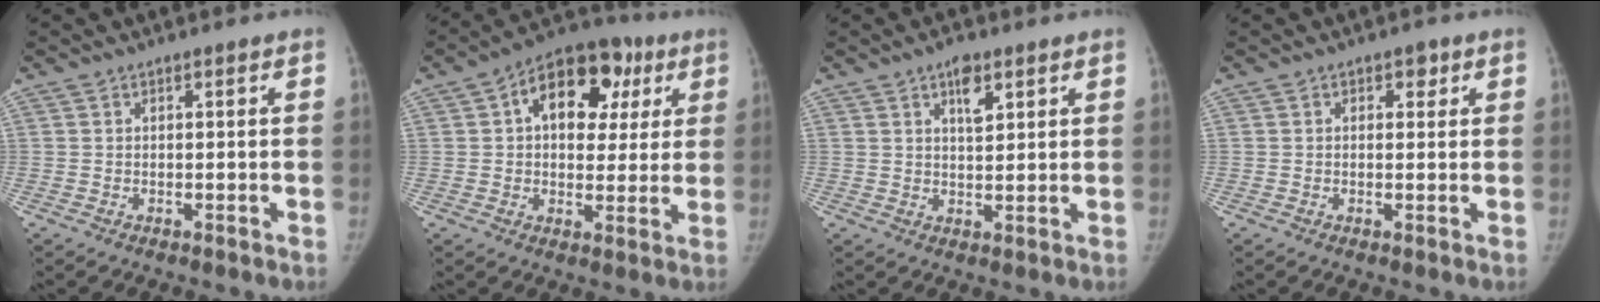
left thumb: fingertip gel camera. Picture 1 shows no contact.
{"total": 16.0, "force": [5.3, 10.4, 10.9], "torque": [-0.104, 0.014, 0.073]}
{"total": 4.8, "force": [2.6, 2.1, 3.4], "torque": [-0.043, -0.011, 0.041]}
{"total": 2.1, "force": [1.0, 1.4, 1.2], "torque": [0.006, -0.001, 0.010]}